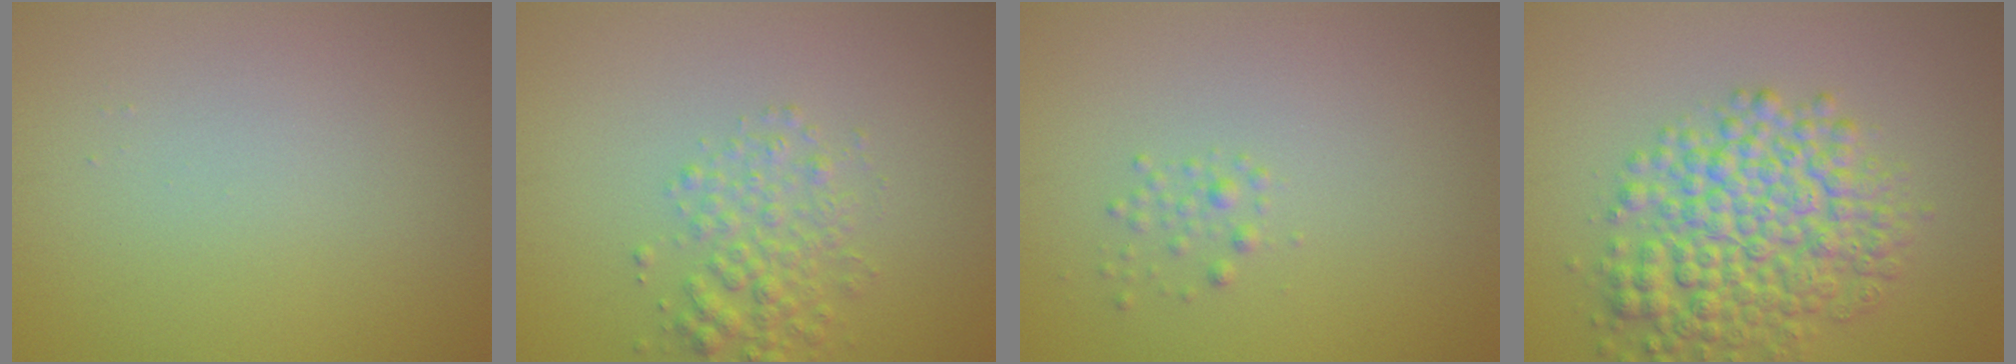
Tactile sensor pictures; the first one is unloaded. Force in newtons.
{"total": 2.9, "press": 2.9, "slide": 0.1}
{"total": 0.9, "press": 0.9, "slide": 0.1}
{"total": 7.3, "press": 7.3, "slide": 0.1}